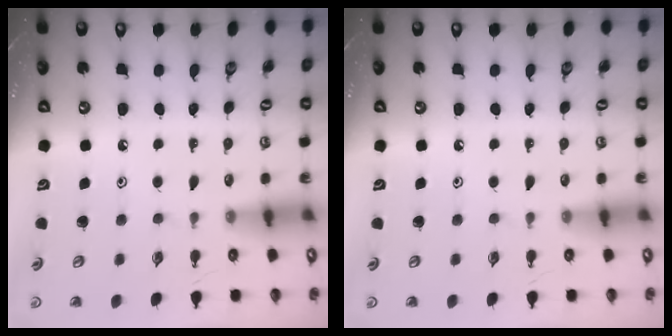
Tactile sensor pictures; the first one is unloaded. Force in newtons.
{"total": 0.0}